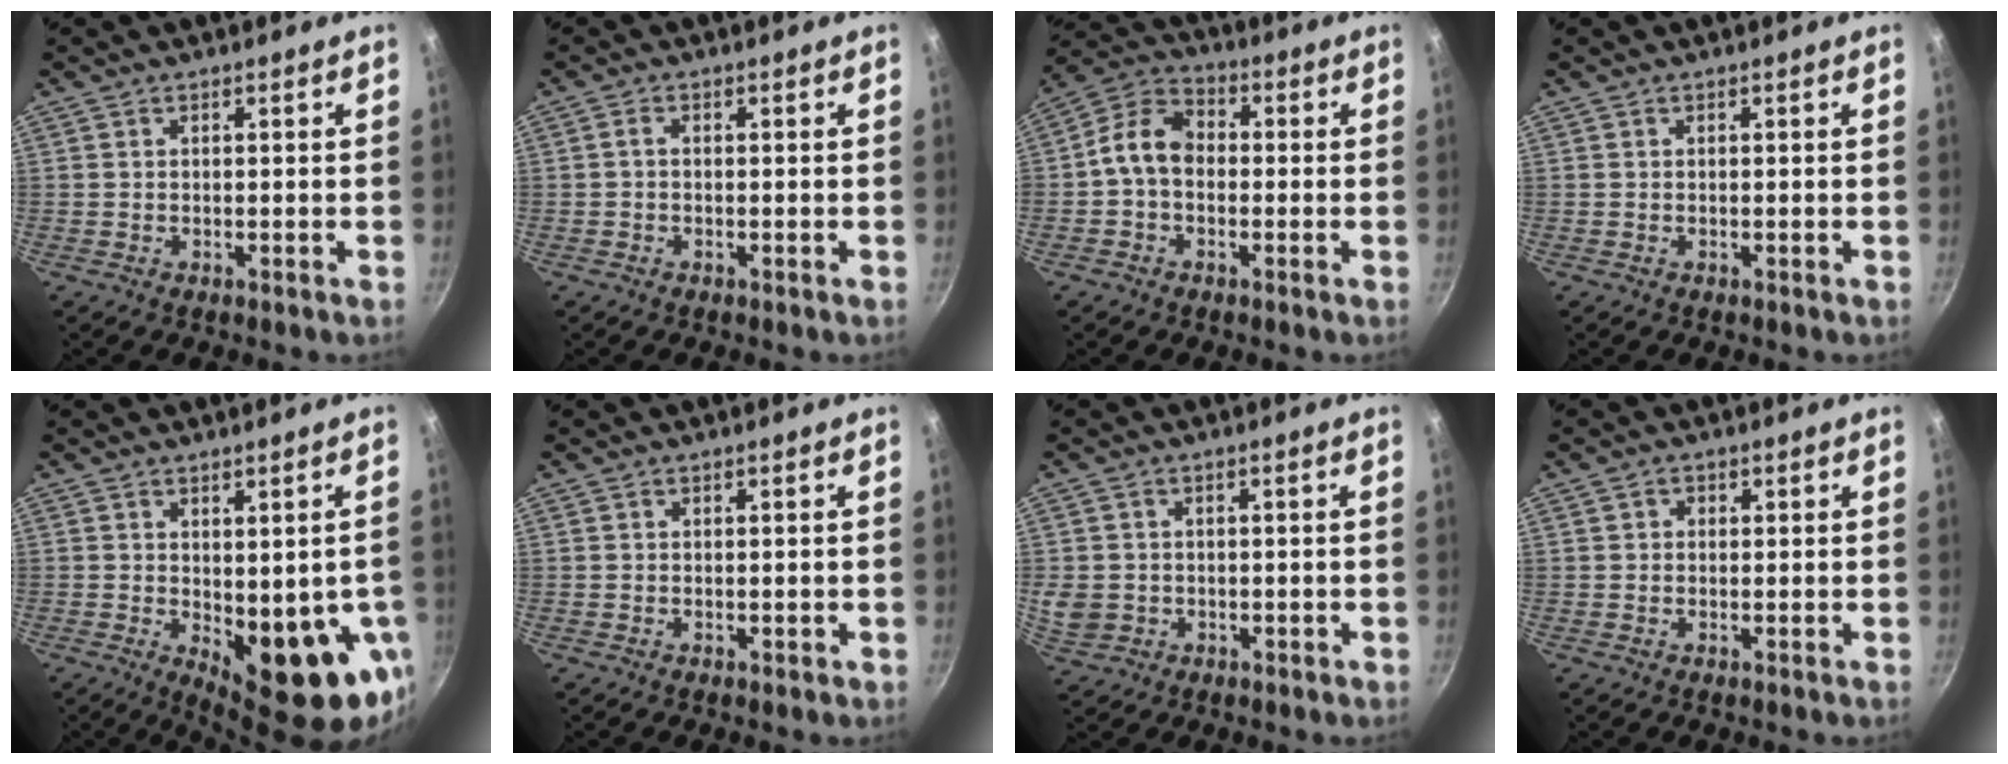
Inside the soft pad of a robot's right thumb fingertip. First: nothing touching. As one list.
[{"total": 1.2, "force": [-0.2, 0.5, 1.0], "torque": [-0.029, 0.007, -0.006]}, {"total": 8.4, "force": [-0.7, 6.1, 5.7], "torque": [-0.089, 0.031, -0.035]}, {"total": 0.0}, {"total": 13.9, "force": [-2.3, 5.6, 12.5], "torque": [-0.131, -0.018, -0.014]}, {"total": 0.5, "force": [0.0, 0.2, 0.5], "torque": [-0.004, 0.000, 0.000]}, {"total": 5.0, "force": [-0.4, 4.5, 2.3], "torque": [-0.038, 0.002, 0.001]}, {"total": 1.4, "force": [0.3, 1.2, 0.5], "torque": [-0.002, -0.001, 0.002]}]